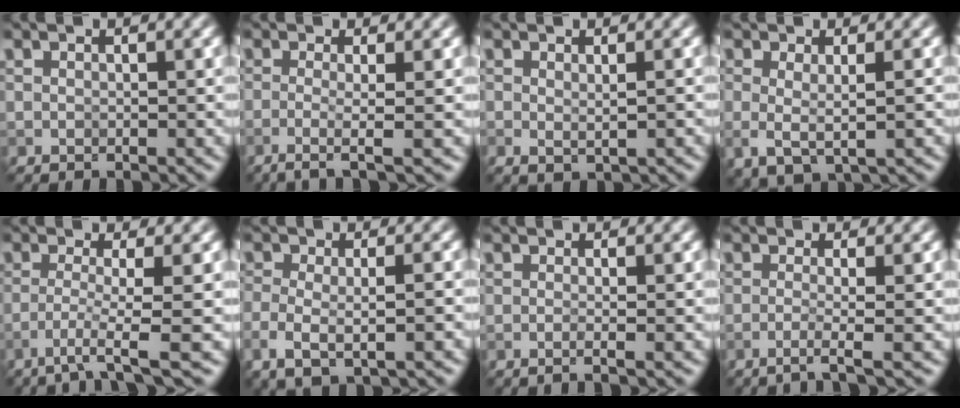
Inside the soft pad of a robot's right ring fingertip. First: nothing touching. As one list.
[{"total": 3.3, "force": [-1.0, 0.8, 3.0], "torque": [-0.044, -0.004, -0.032]}, {"total": 1.0, "force": [0.2, 0.4, 1.0], "torque": [-0.019, -0.005, 0.006]}, {"total": 2.6, "force": [0.1, 1.1, 2.3], "torque": [-0.047, -0.008, 0.002]}, {"total": 3.5, "force": [-1.5, 0.2, 3.2], "torque": [-0.056, -0.003, -0.043]}, {"total": 4.2, "force": [-1.8, 1.7, 3.3], "torque": [-0.061, -0.006, -0.023]}, {"total": 2.2, "force": [-0.1, 1.1, 1.9], "torque": [-0.006, -0.004, -0.027]}, {"total": 2.4, "force": [-1.0, 0.4, 2.2], "torque": [-0.031, 0.001, -0.037]}]